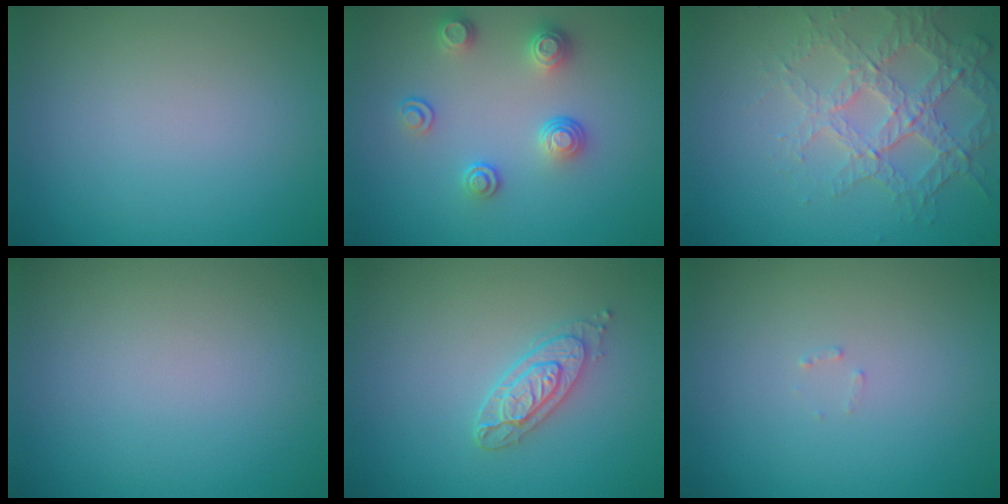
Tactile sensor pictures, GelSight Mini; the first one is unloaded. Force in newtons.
{"total": 2.9, "press": 2.6, "slide": 1.4}
{"total": 3.8, "press": 3.7, "slide": 0.9}
{"total": 0.0}
{"total": 2.9, "press": 2.5, "slide": 1.5}
{"total": 0.6, "press": 0.6, "slide": 0.1}